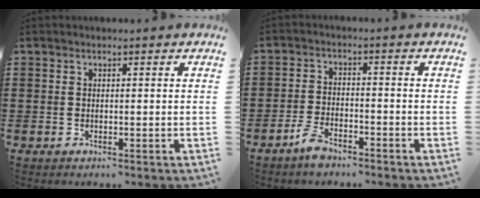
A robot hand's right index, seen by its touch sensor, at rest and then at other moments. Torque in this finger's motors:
{"motor_torque": [0.46, -0.40, 0.13, 0.08]}